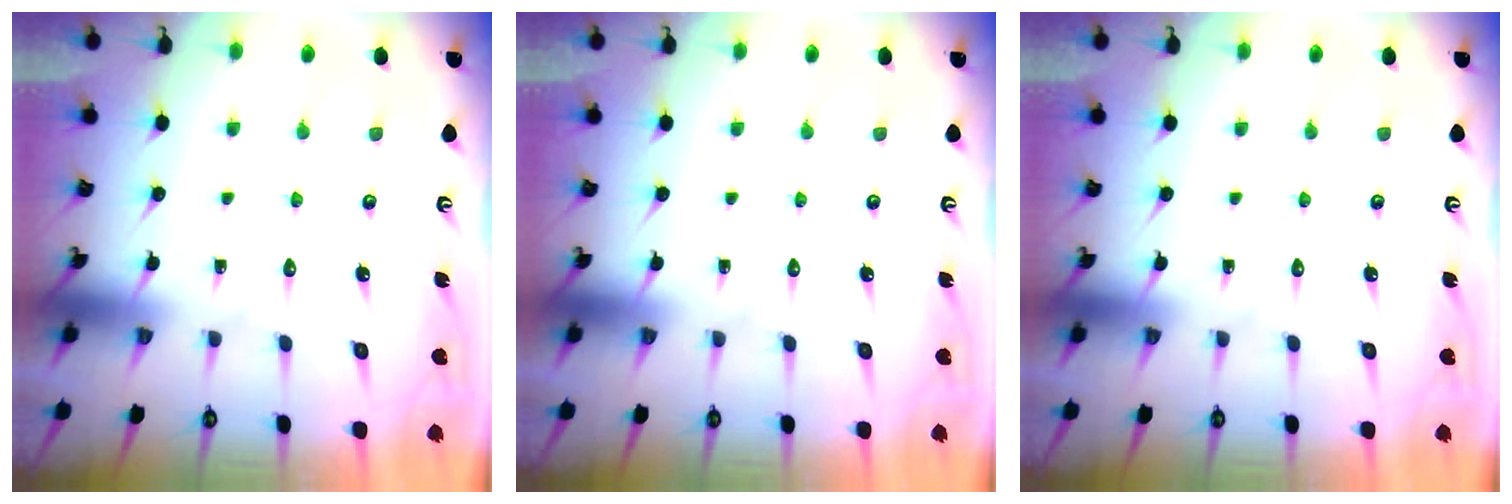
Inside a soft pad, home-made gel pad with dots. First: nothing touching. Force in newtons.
{"total": 0.0}
{"total": 0.0}